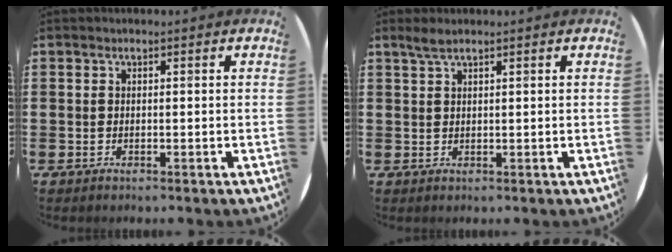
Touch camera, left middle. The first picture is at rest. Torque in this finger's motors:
{"motor_torque": [0.17, -0.11, 0.03, 0.03]}